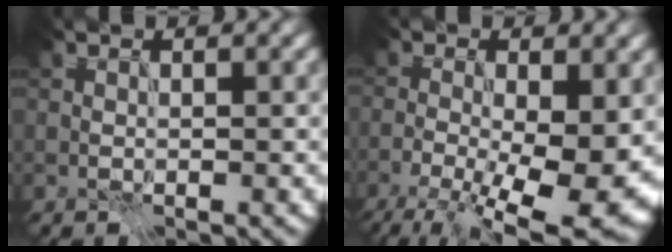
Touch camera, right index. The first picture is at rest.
{"total": 11.3, "force": [-2.4, 4.0, 10.3], "torque": [-0.144, -0.013, -0.027]}